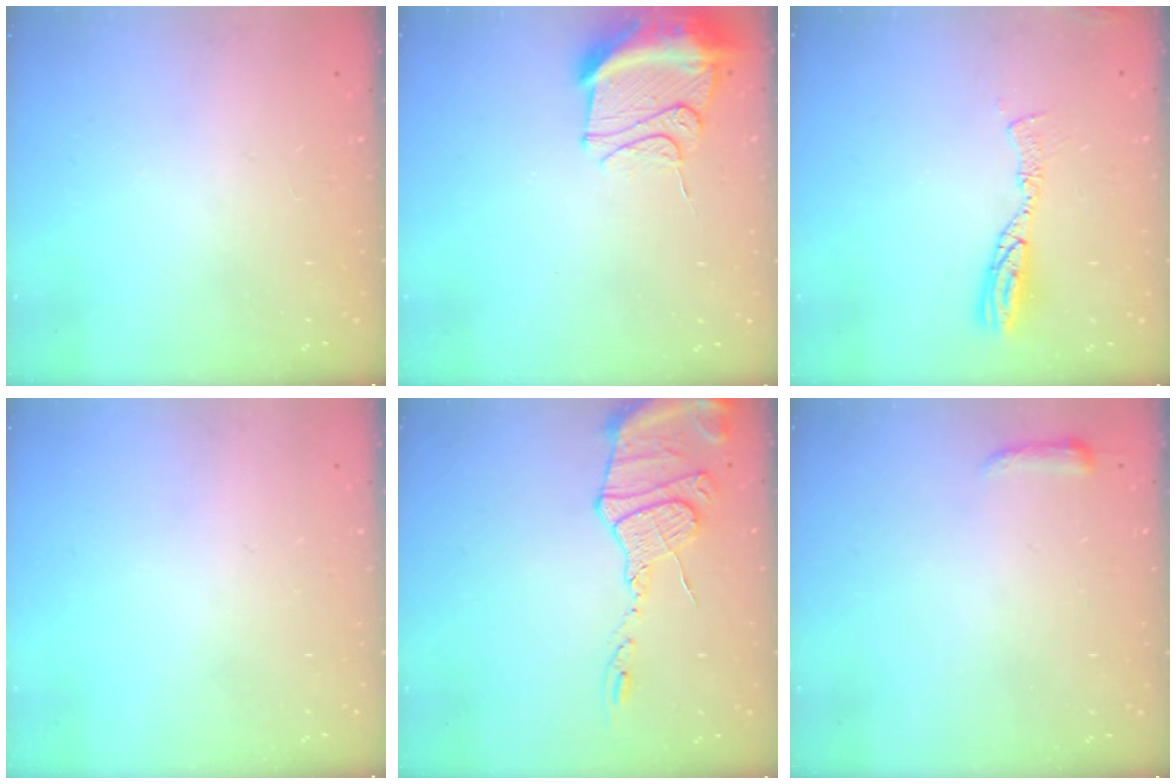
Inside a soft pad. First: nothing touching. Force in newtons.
{"total": 12.3, "press": 11.9, "slide": 2.9}
{"total": 9.1, "press": 9.1, "slide": 0.8}
{"total": 0.0}
{"total": 14.6, "press": 14.5, "slide": 1.9}
{"total": 3.3, "press": 3.2, "slide": 0.8}